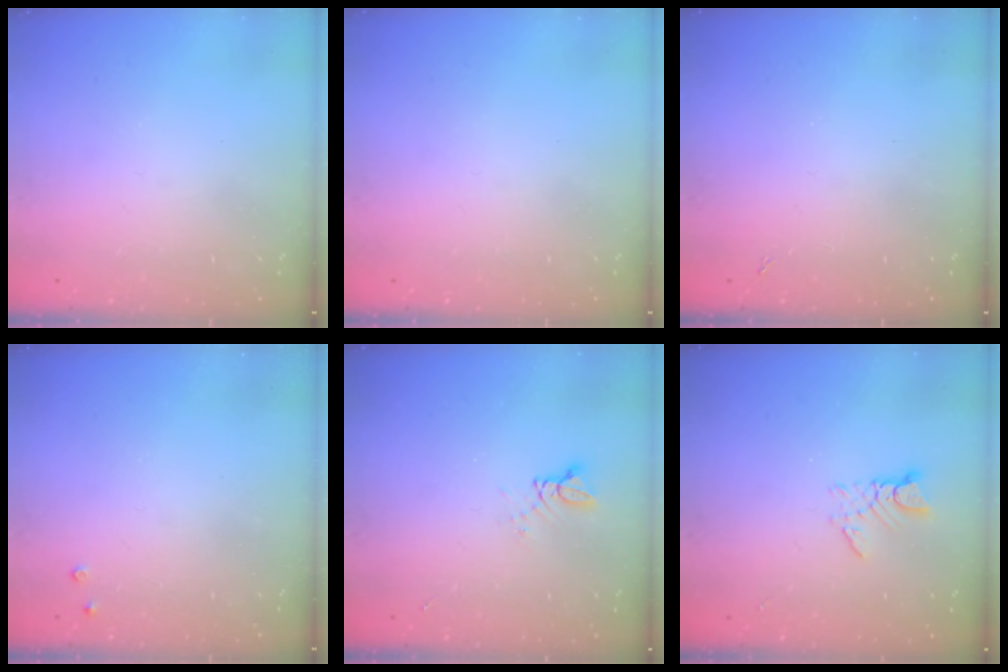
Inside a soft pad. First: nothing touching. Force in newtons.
{"total": 0.0}
{"total": 1.3, "press": 1.3, "slide": 0.3}
{"total": 1.8, "press": 1.8, "slide": 0.4}
{"total": 4.0, "press": 4.0, "slide": 0.6}
{"total": 4.7, "press": 4.6, "slide": 0.2}